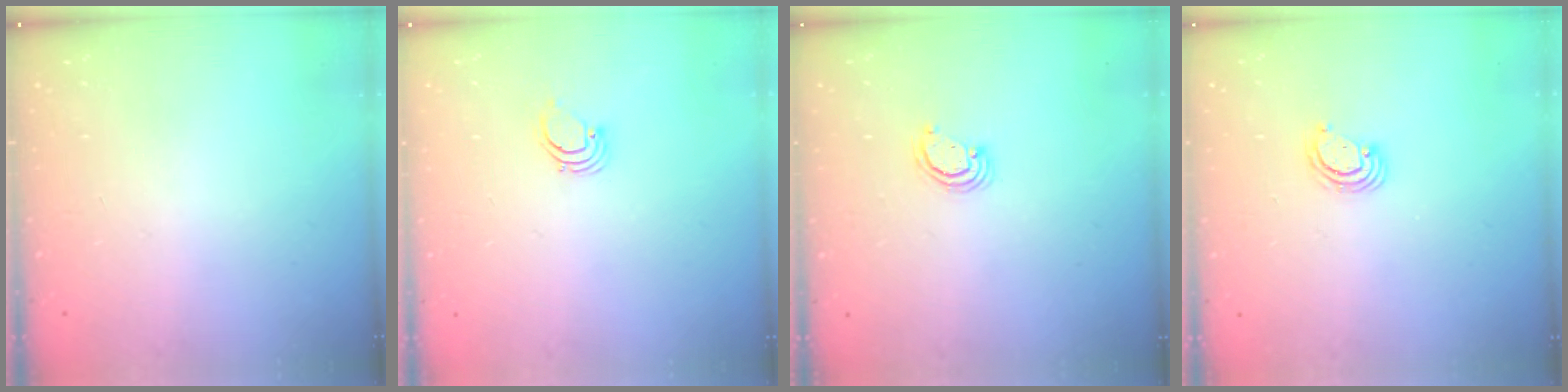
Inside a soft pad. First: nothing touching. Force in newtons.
{"total": 1.9, "press": 1.9, "slide": 0.1}
{"total": 2.3, "press": 2.3, "slide": 0.3}
{"total": 2.4, "press": 2.4, "slide": 0.2}